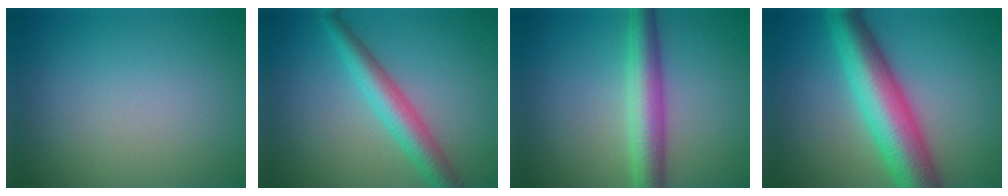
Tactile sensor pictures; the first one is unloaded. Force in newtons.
{"total": 4.2, "press": 4.2, "slide": 0.1}
{"total": 4.9, "press": 4.9, "slide": 0.2}
{"total": 9.1, "press": 9.1, "slide": 0.2}